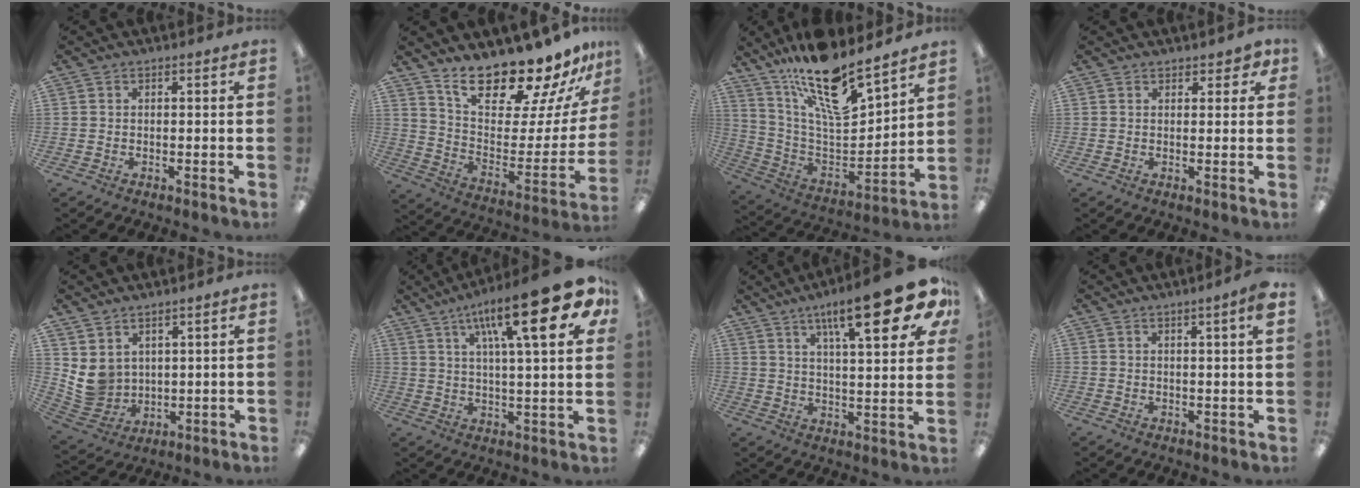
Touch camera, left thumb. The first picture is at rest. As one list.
[{"total": 20.6, "force": [17.9, 5.5, 8.7], "torque": [-0.142, -0.141, 0.306]}, {"total": 18.6, "force": [14.2, 5.0, 10.9], "torque": [-0.191, -0.103, 0.243]}, {"total": 2.7, "force": [2.0, 1.4, 1.1], "torque": [-0.008, -0.003, 0.035]}, {"total": 7.1, "force": [3.4, 6.1, 1.7], "torque": [-0.061, -0.026, 0.072]}, {"total": 21.3, "force": [10.8, 5.0, 17.7], "torque": [-0.274, -0.046, 0.158]}, {"total": 20.4, "force": [11.0, 5.2, 16.4], "torque": [-0.245, -0.045, 0.162]}, {"total": 3.7, "force": [2.1, 0.0, 3.0], "torque": [-0.045, -0.007, 0.031]}]